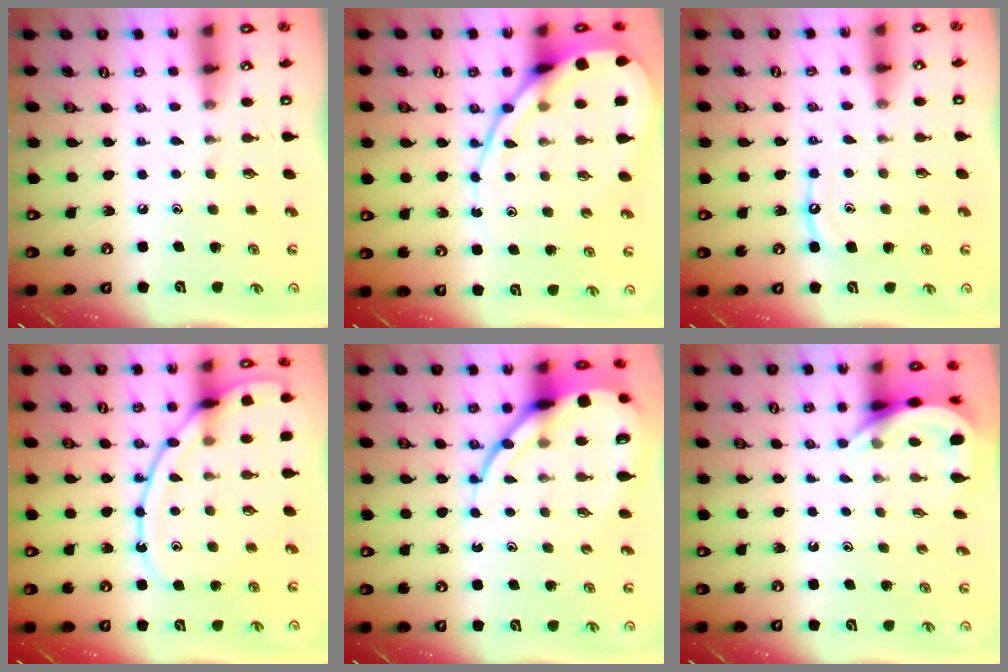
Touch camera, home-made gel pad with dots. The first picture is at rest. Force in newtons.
{"total": 12.0, "press": 12.0, "slide": 0.9}
{"total": 6.8, "press": 6.7, "slide": 0.6}
{"total": 13.0, "press": 12.9, "slide": 1.1}
{"total": 13.4, "press": 13.3, "slide": 1.4}
{"total": 5.4, "press": 5.4, "slide": 0.3}